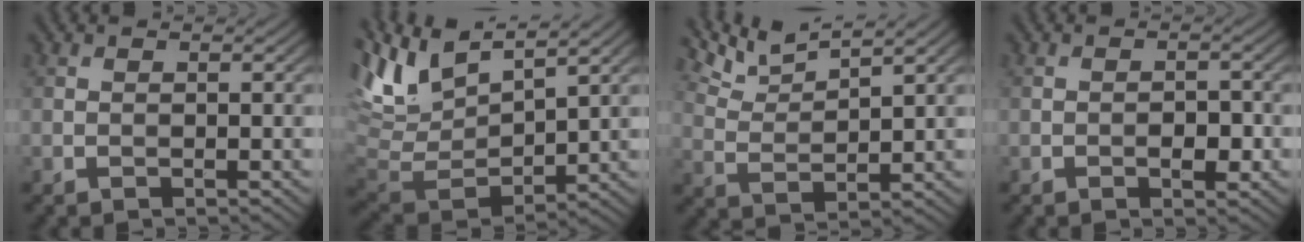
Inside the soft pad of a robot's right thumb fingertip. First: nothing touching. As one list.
[{"total": 11.2, "force": [6.5, 4.3, 8.0], "torque": [-0.206, 0.007, 0.129]}, {"total": 6.1, "force": [4.9, 1.1, 3.4], "torque": [-0.086, 0.009, 0.106]}, {"total": 2.5, "force": [-0.9, 1.2, 2.0], "torque": [-0.027, 0.004, -0.015]}]